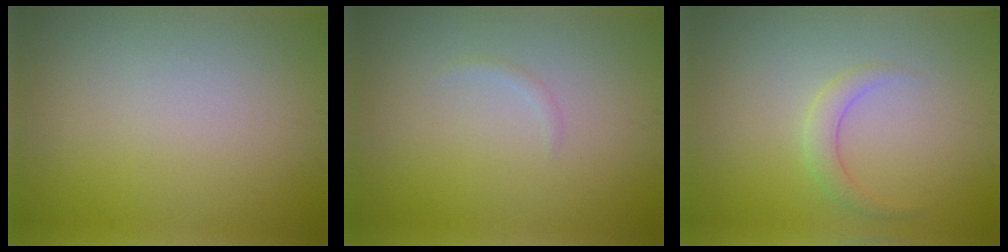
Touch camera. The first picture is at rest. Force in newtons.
{"total": 0.6, "press": 0.6, "slide": 0.0}
{"total": 1.7, "press": 1.7, "slide": 0.1}